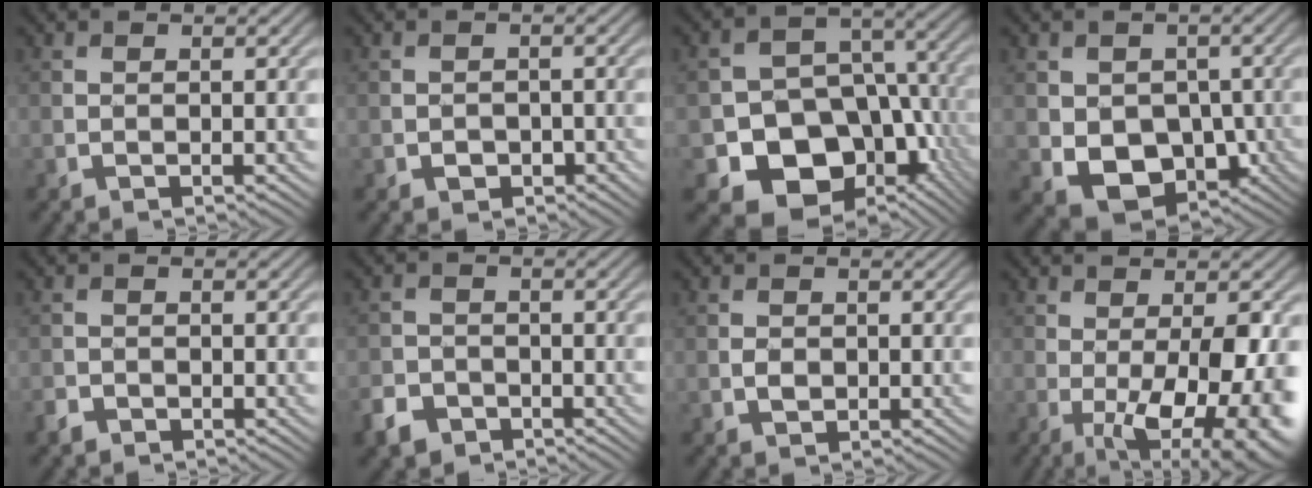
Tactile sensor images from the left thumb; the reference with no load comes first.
{"total": 2.0, "force": [-0.9, 1.5, 0.9], "torque": [-0.011, -0.005, -0.015]}
{"total": 17.0, "force": [-5.6, 13.0, 9.5], "torque": [-0.148, -0.038, -0.073]}
{"total": 8.6, "force": [-1.7, 6.7, 5.2], "torque": [-0.105, -0.036, -0.025]}
{"total": 1.6, "force": [-1.2, 1.0, 0.4], "torque": [-0.008, -0.002, -0.028]}
{"total": 4.0, "force": [-2.7, 2.7, 1.3], "torque": [-0.035, -0.006, -0.059]}
{"total": 1.4, "force": [-0.2, 1.1, 0.8], "torque": [-0.016, -0.004, -0.006]}
{"total": 13.1, "force": [-2.6, 5.0, 11.8], "torque": [-0.158, -0.018, -0.022]}